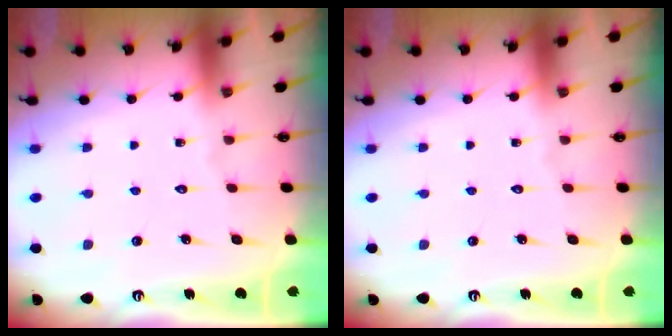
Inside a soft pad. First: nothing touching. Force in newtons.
{"total": 0.0}